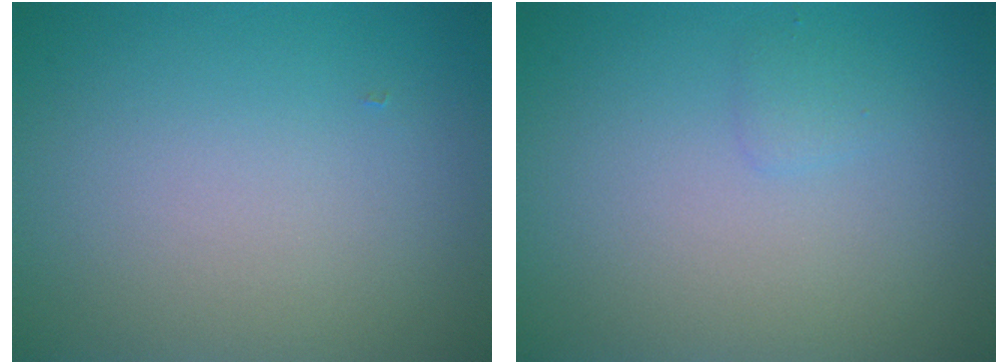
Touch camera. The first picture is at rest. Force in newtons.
{"total": 0.8, "press": 0.7, "slide": 0.1}